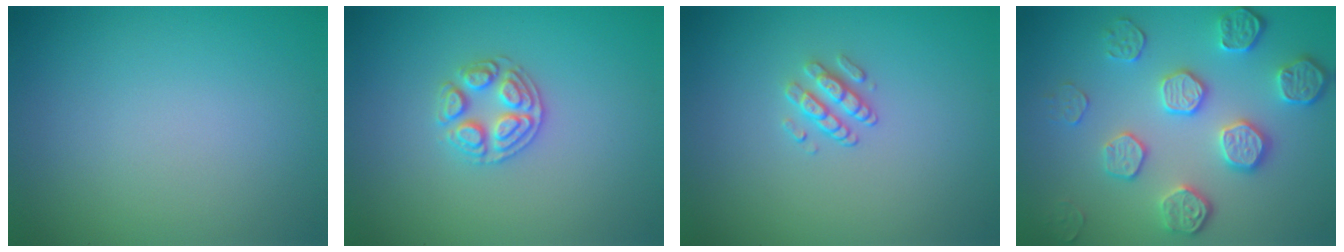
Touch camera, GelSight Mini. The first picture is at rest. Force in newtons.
{"total": 2.7, "press": 2.6, "slide": 0.7}
{"total": 1.8, "press": 1.3, "slide": 1.2}
{"total": 5.0, "press": 4.3, "slide": 2.5}